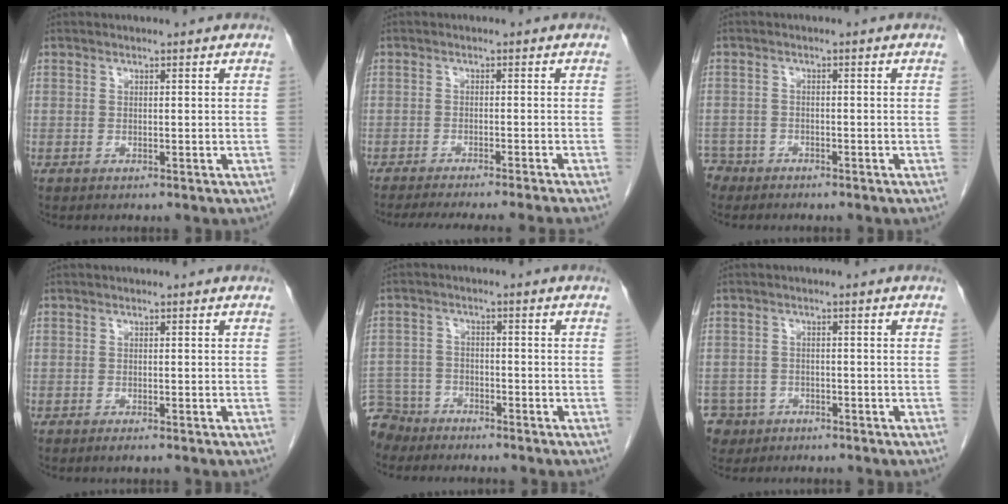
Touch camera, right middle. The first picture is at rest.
{"total": 12.8, "force": [-11.5, -0.9, 5.6], "torque": [-0.065, -0.030, -0.160]}
{"total": 3.3, "force": [-2.8, 1.7, -0.5], "torque": [0.007, 0.003, -0.055]}
{"total": 0.9, "force": [-0.6, 0.0, 0.6], "torque": [-0.012, -0.002, -0.010]}
{"total": 7.1, "force": [-6.3, 3.3, 0.0], "torque": [-0.007, -0.002, -0.118]}
{"total": 4.9, "force": [-2.9, 3.9, 0.0], "torque": [-0.003, 0.007, -0.047]}